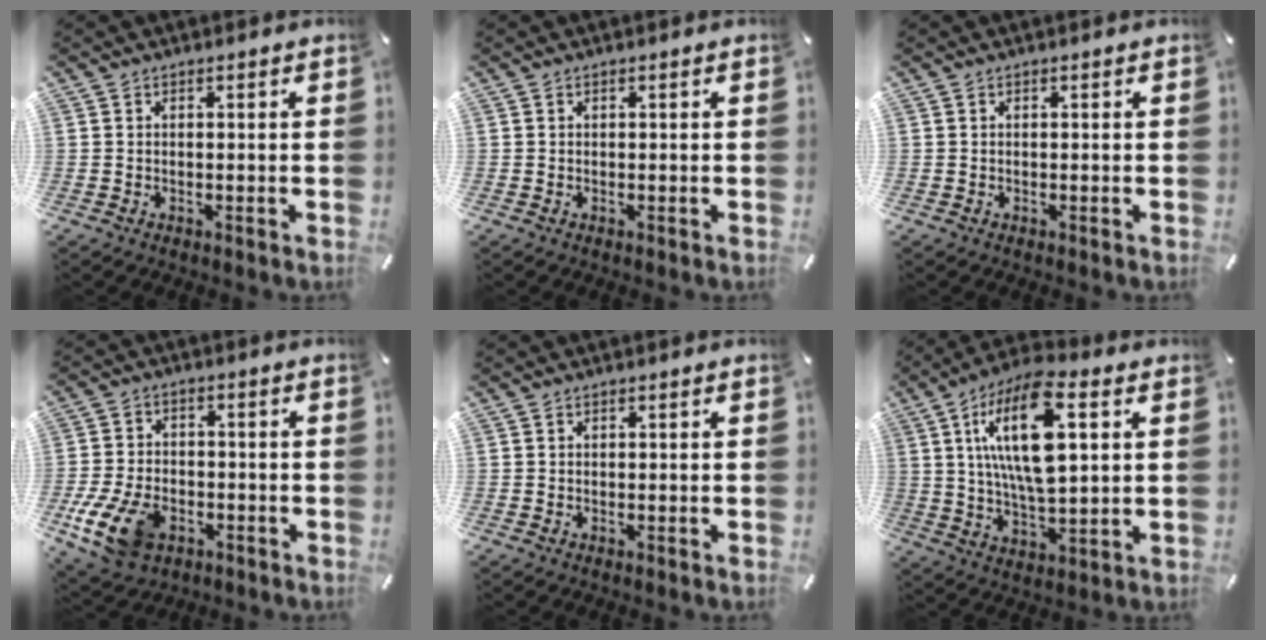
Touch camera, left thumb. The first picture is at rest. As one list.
[{"total": 0.0}, {"total": 0.0}, {"total": 12.1, "force": [-4.9, 8.2, 7.5], "torque": [-0.161, 0.016, -0.086]}, {"total": 0.0}, {"total": 18.2, "force": [5.6, 7.1, 15.7], "torque": [-0.312, -0.011, 0.086]}]